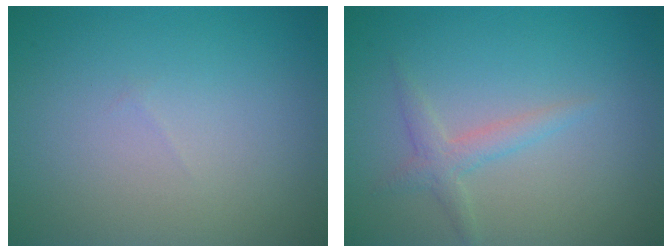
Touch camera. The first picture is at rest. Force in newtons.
{"total": 1.8, "press": 1.8, "slide": 0.1}